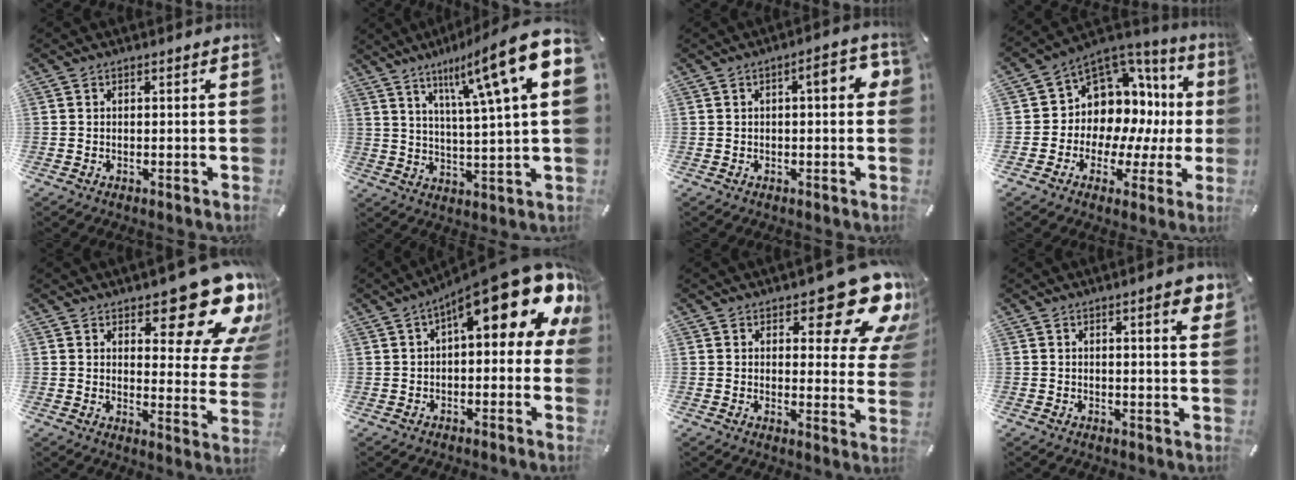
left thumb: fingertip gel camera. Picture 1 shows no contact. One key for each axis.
{"total": 17.0, "fx": 8.7, "fy": 2.7, "fz": 14.3, "tx": -0.229, "ty": -0.041, "tz": 0.128}
{"total": 6.7, "fx": 1.1, "fy": 2.3, "fz": 6.2, "tx": -0.083, "ty": 0.001, "tz": 0.010}
{"total": 9.9, "fx": 3.3, "fy": 8.7, "fz": 3.4, "tx": -0.055, "ty": -0.065, "tz": 0.068}
{"total": 19.9, "fx": 13.1, "fy": 8.4, "fz": 12.4, "tx": -0.140, "ty": -0.105, "tz": 0.217}
{"total": 19.7, "fx": 9.6, "fy": 6.8, "fz": 15.8, "tx": -0.225, "ty": -0.075, "tz": 0.159}
{"total": 16.9, "fx": 10.4, "fy": 7.0, "fz": 11.4, "tx": -0.127, "ty": -0.083, "tz": 0.171}
{"total": 5.1, "fx": 2.3, "fy": 1.1, "fz": 4.4, "tx": -0.064, "ty": -0.008, "tz": 0.033}